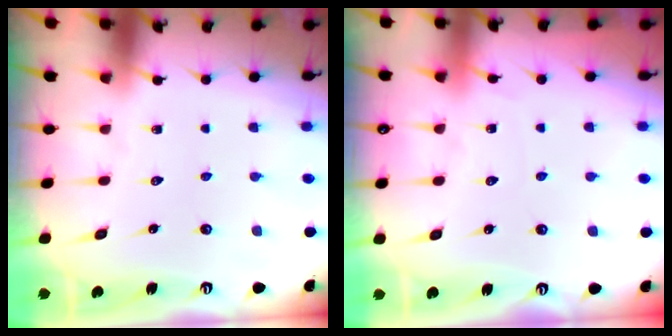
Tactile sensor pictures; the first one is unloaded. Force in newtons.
{"total": 6.1, "press": 6.0, "slide": 0.9}